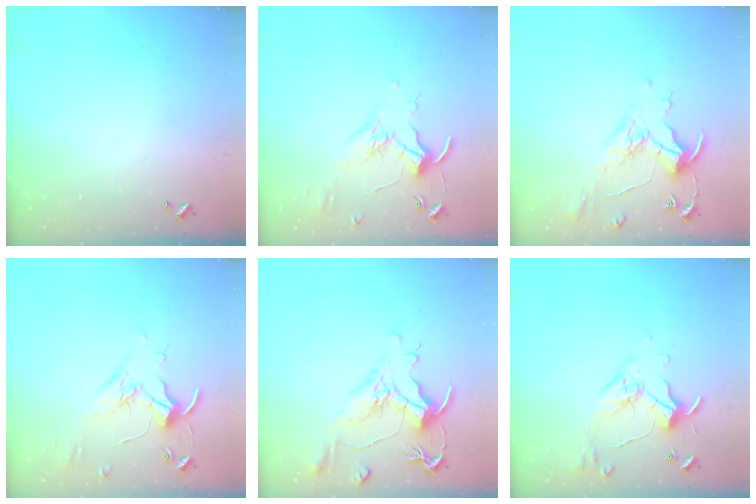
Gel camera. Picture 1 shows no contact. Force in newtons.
{"total": 1.7, "press": 1.7, "slide": 0.4}
{"total": 0.8, "press": 0.7, "slide": 0.5}
{"total": 1.7, "press": 1.7, "slide": 0.4}
{"total": 1.1, "press": 0.0, "slide": 1.1}
{"total": 5.7, "press": 5.7, "slide": 1.0}